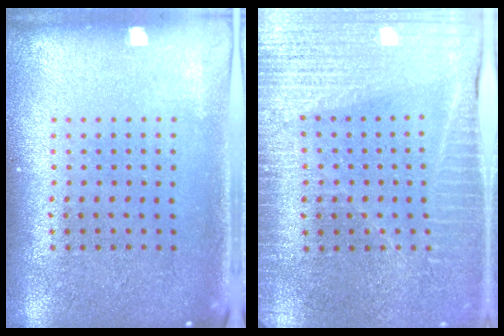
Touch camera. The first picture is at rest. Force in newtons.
{"total": 3.6, "press": 3.4, "slide": 1.1}